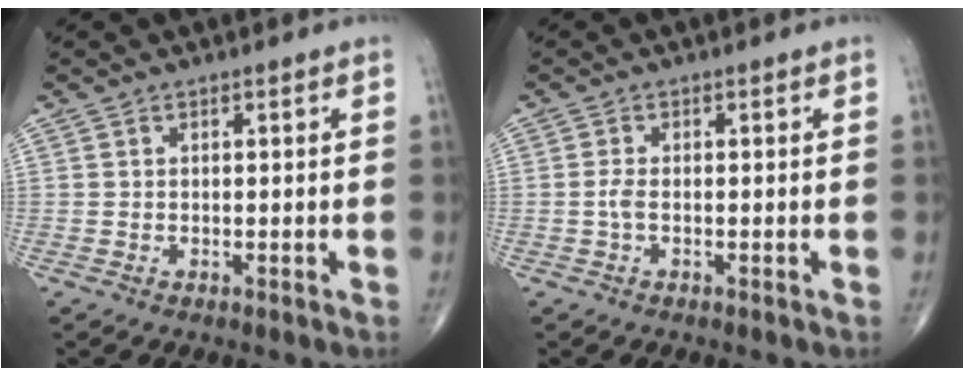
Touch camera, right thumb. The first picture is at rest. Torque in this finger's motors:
{"motor_torque": [0.23, 0.05, 0.33, -0.03, 0.00]}